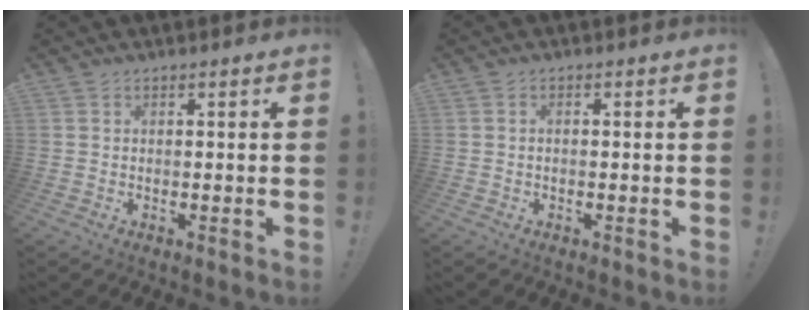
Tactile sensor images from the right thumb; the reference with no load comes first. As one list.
[{"total": 0.8, "force": [-0.4, 0.2, 0.7], "torque": [-0.012, 0.001, -0.006]}]